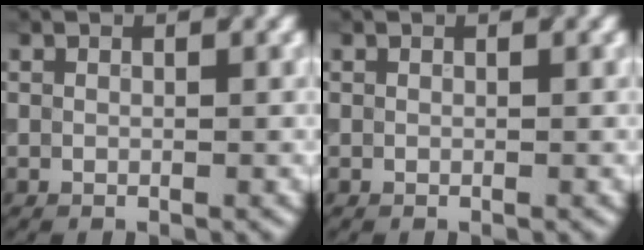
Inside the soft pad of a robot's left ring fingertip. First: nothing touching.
{"total": 0.0}